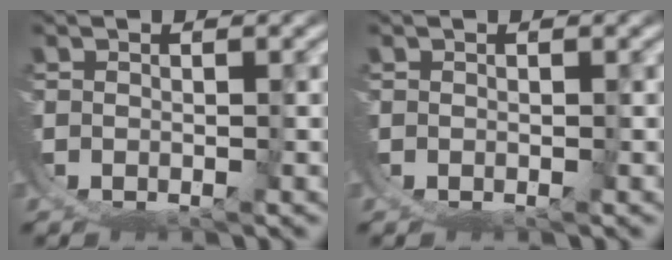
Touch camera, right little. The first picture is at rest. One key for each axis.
{"total": 0.0}